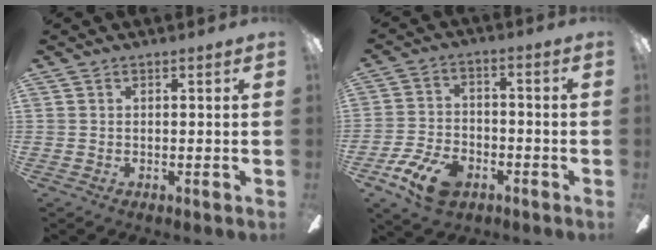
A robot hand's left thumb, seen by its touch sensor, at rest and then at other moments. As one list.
[{"total": 11.4, "force": [-6.3, 6.9, 6.5], "torque": [-0.138, 0.038, -0.114]}]